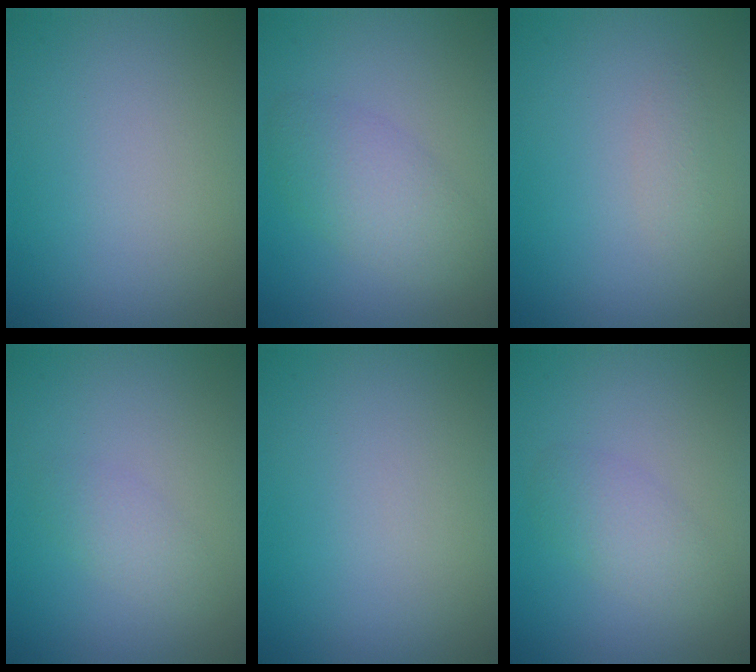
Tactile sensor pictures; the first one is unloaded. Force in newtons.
{"total": 3.8, "press": 3.8, "slide": 0.3}
{"total": 0.8, "press": 0.8, "slide": 0.0}
{"total": 1.5, "press": 1.5, "slide": 0.0}
{"total": 0.0}
{"total": 2.4, "press": 2.4, "slide": 0.1}